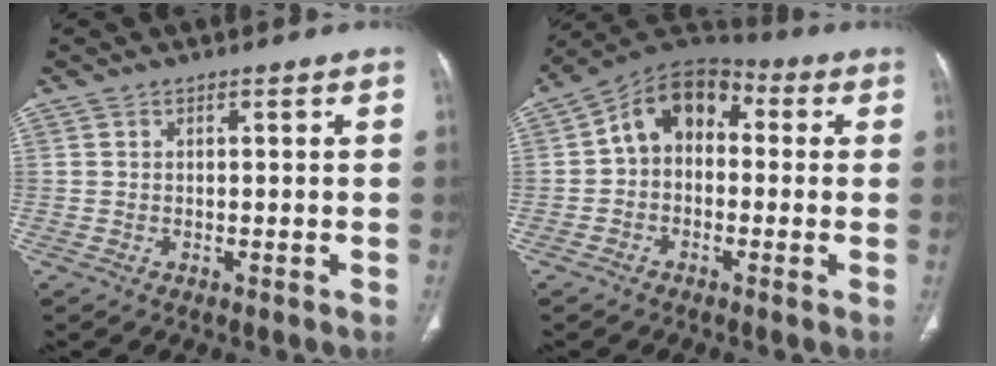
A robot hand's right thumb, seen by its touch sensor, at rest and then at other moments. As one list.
[{"total": 10.6, "force": [0.5, 7.9, 7.1], "torque": [-0.087, 0.039, -0.011]}]